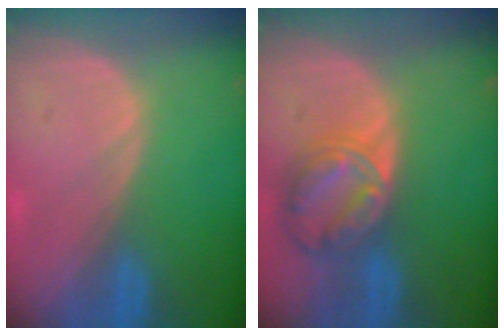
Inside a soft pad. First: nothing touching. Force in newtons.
{"total": 8.2, "press": 7.0, "slide": 4.3}